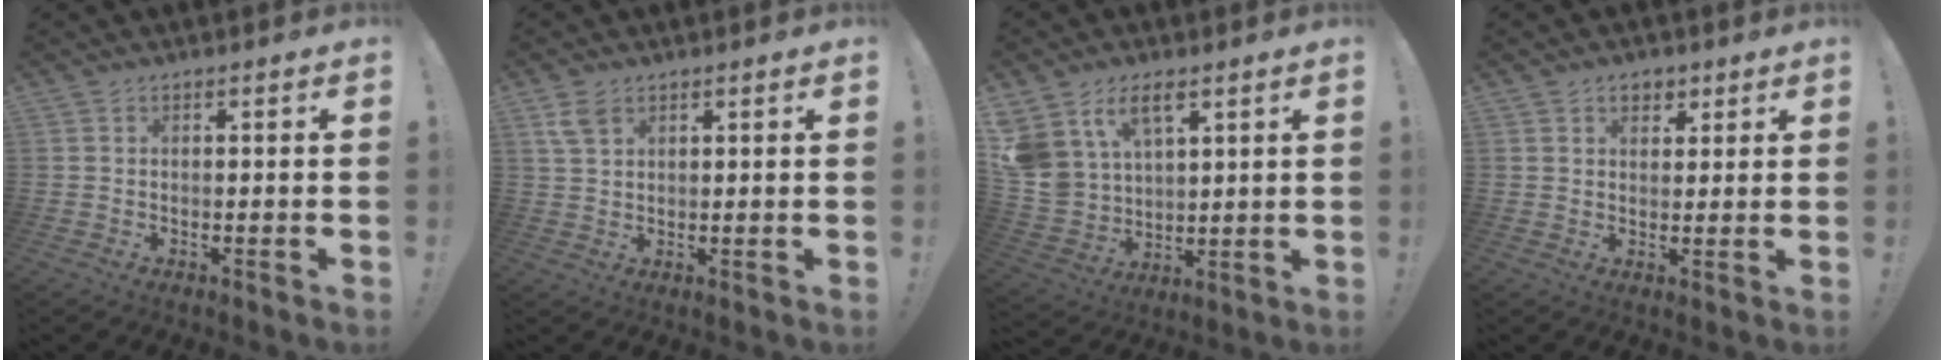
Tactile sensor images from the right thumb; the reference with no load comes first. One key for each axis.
{"total": 5.3, "fx": 3.1, "fy": 3.2, "fz": 3.0, "tx": -0.049, "ty": -0.007, "tz": 0.061}
{"total": 11.8, "fx": 7.0, "fy": 7.5, "fz": 5.9, "tx": -0.129, "ty": -0.043, "tz": 0.138}
{"total": 4.0, "fx": 2.1, "fy": 3.0, "fz": 1.6, "tx": -0.008, "ty": -0.006, "tz": 0.035}